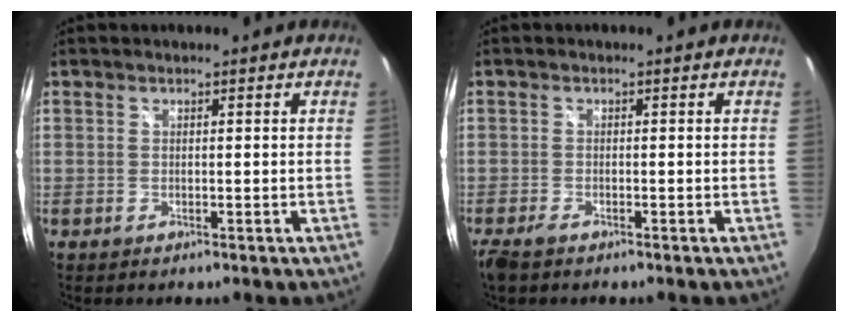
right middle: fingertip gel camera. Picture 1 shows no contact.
{"total": 3.4, "force": [-2.6, 1.1, 2.0], "torque": [-0.047, -0.014, -0.048]}